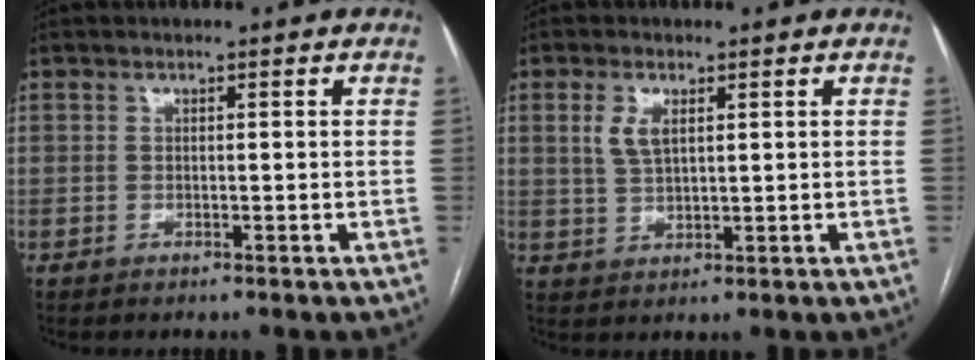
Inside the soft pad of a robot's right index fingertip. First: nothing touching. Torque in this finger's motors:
{"motor_torque": [0.41, 0.31, 0.08, 0.03]}